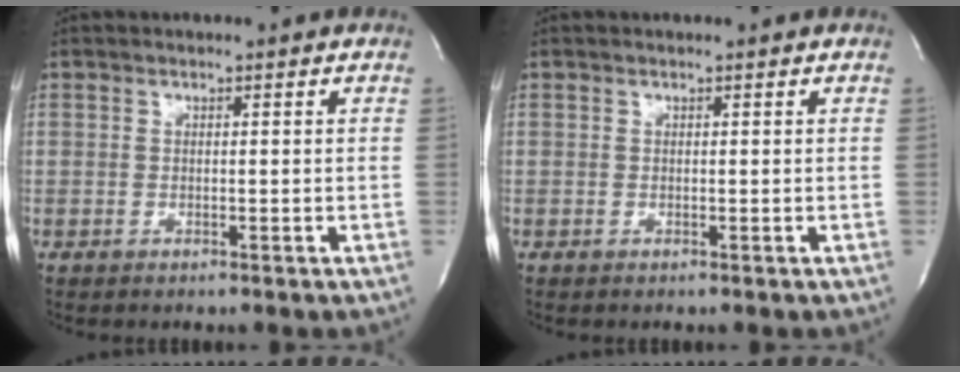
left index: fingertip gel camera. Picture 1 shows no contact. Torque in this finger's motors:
{"motor_torque": [-0.02, 0.02, 0.00, 0.00]}